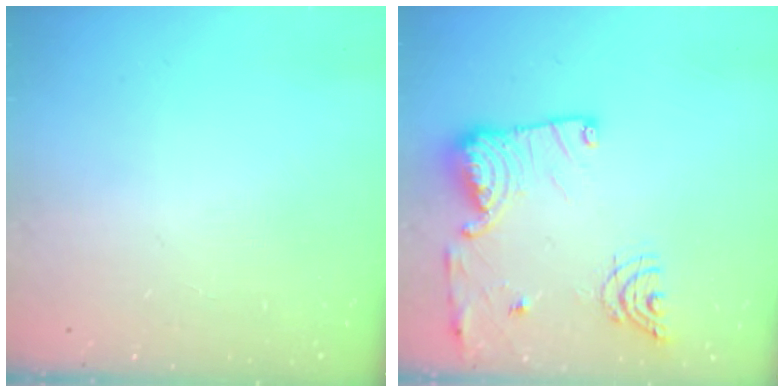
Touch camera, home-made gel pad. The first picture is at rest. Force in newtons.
{"total": 15.8, "press": 15.7, "slide": 0.9}